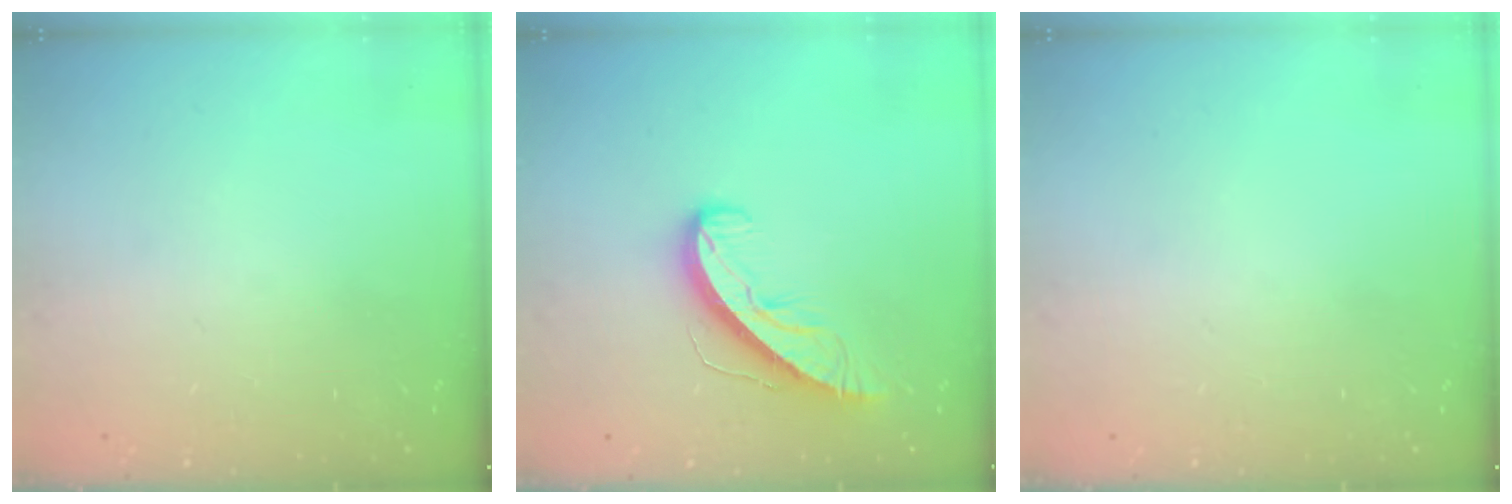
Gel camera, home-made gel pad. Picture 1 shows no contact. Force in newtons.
{"total": 8.9, "press": 8.9, "slide": 0.2}
{"total": 0.0}